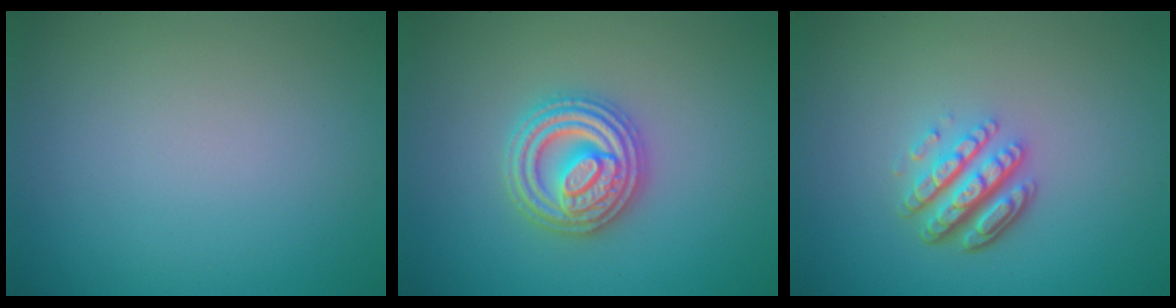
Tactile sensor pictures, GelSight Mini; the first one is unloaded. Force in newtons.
{"total": 4.9, "press": 4.8, "slide": 0.7}
{"total": 4.9, "press": 3.5, "slide": 3.4}